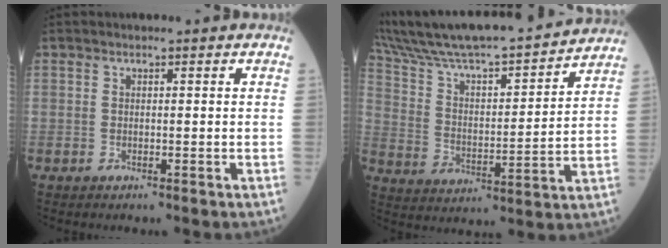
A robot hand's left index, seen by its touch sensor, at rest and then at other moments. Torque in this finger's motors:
{"motor_torque": [0.92, -1.22, 0.46, 0.21]}